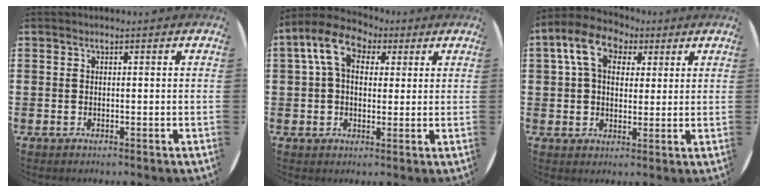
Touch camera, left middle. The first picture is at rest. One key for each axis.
{"total": 7.3, "fx": 3.8, "fy": 4.9, "fz": 3.8, "tx": -0.094, "ty": 0.012, "tz": 0.070}
{"total": 7.6, "fx": 3.9, "fy": 5.3, "fz": 3.8, "tx": -0.087, "ty": 0.015, "tz": 0.070}